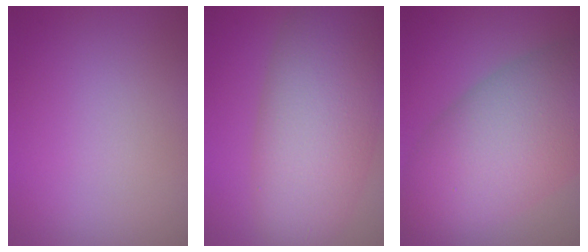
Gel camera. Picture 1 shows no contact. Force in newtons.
{"total": 10.0, "press": 10.0, "slide": 0.3}
{"total": 10.6, "press": 10.6, "slide": 0.5}